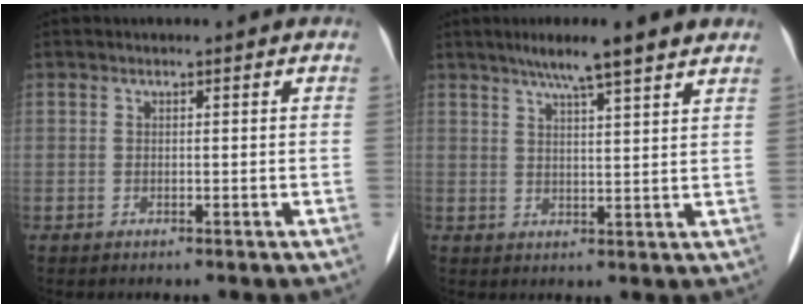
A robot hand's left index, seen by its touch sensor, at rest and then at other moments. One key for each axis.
{"total": 8.5, "fx": 6.6, "fy": 0.1, "fz": 5.3, "tx": -0.085, "ty": 0.019, "tz": 0.099}